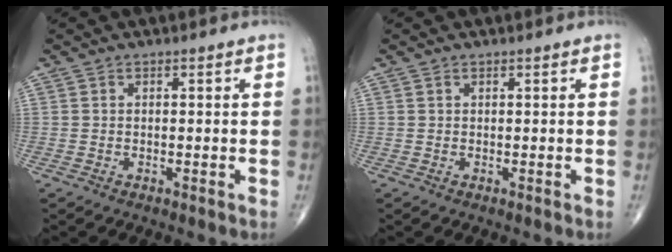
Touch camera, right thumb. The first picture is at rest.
{"total": 0.0}